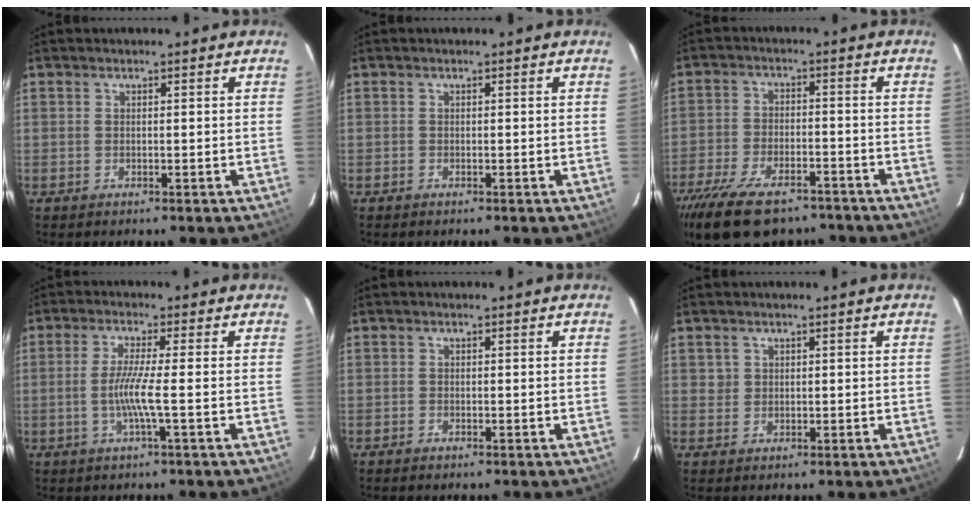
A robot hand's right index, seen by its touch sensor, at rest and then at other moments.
{"total": 0.0}
{"total": 18.1, "force": [-13.3, 7.7, 9.5], "torque": [-0.205, -0.027, -0.214]}
{"total": 5.1, "force": [-1.3, -1.1, 4.8], "torque": [-0.101, -0.007, -0.027]}
{"total": 0.9, "force": [-0.7, 0.5, 0.2], "torque": [-0.008, -0.002, -0.015]}
{"total": 1.5, "force": [0.4, 1.4, -0.1], "torque": [0.007, 0.004, 0.006]}